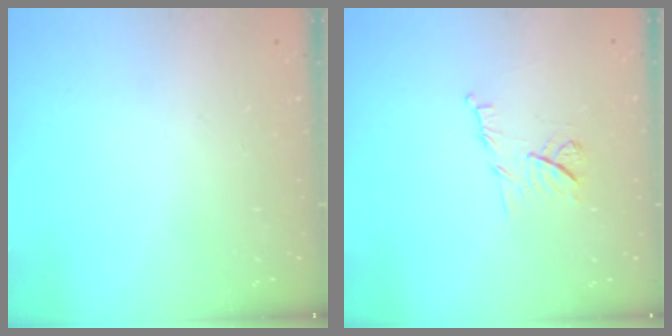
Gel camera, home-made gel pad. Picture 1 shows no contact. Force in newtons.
{"total": 7.1, "press": 7.0, "slide": 1.0}